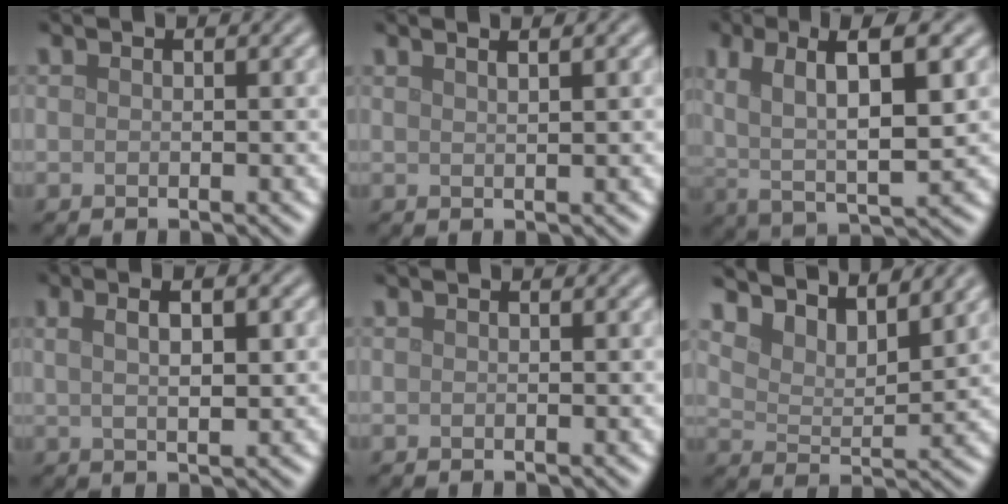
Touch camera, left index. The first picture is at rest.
{"total": 2.2, "force": [1.4, 0.9, 1.5], "torque": [0.002, 0.006, -0.005]}
{"total": 8.3, "force": [2.2, 2.9, 7.4], "torque": [-0.138, 0.003, 0.034]}
{"total": 4.3, "force": [1.5, 1.4, 3.8], "torque": [-0.053, 0.006, 0.013]}
{"total": 0.0}
{"total": 6.9, "force": [6.0, 1.9, 2.7], "torque": [-0.060, 0.002, 0.099]}